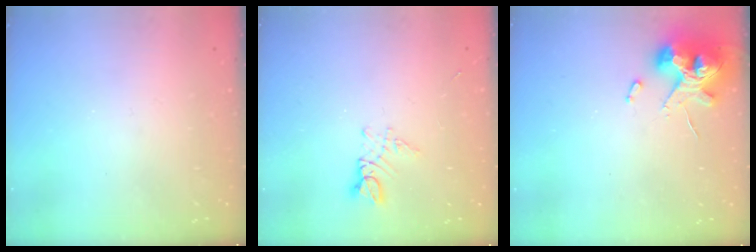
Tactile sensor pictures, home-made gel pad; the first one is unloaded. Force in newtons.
{"total": 3.1, "press": 3.1, "slide": 0.4}
{"total": 12.7, "press": 12.5, "slide": 2.0}